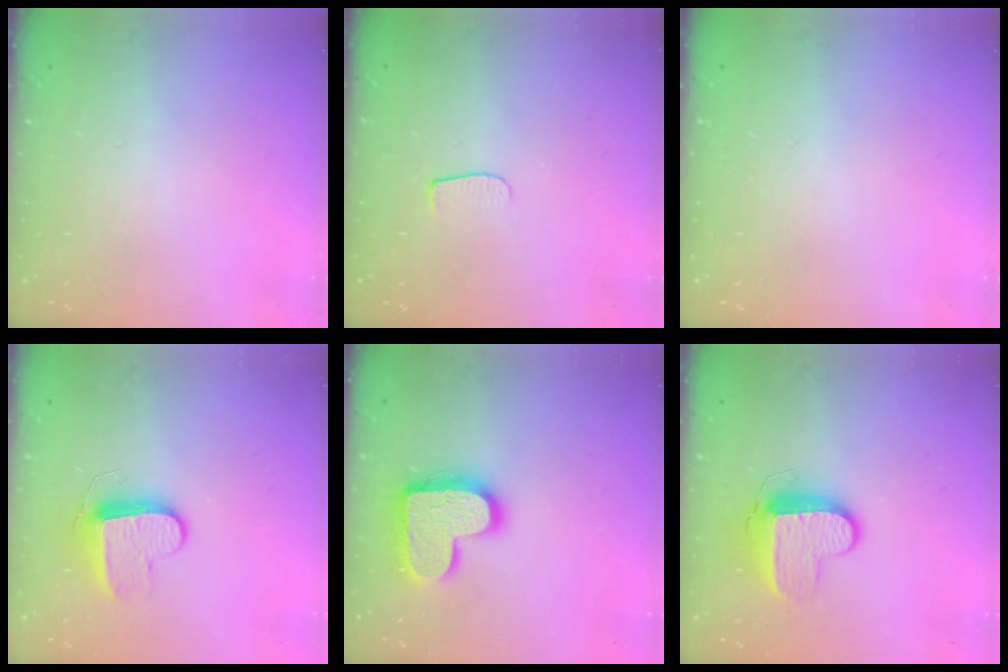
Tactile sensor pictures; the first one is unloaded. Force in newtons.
{"total": 6.0, "press": 6.0, "slide": 0.6}
{"total": 0.0}
{"total": 9.4, "press": 9.4, "slide": 0.5}
{"total": 17.3, "press": 17.3, "slide": 1.1}
{"total": 10.3, "press": 10.3, "slide": 1.0}